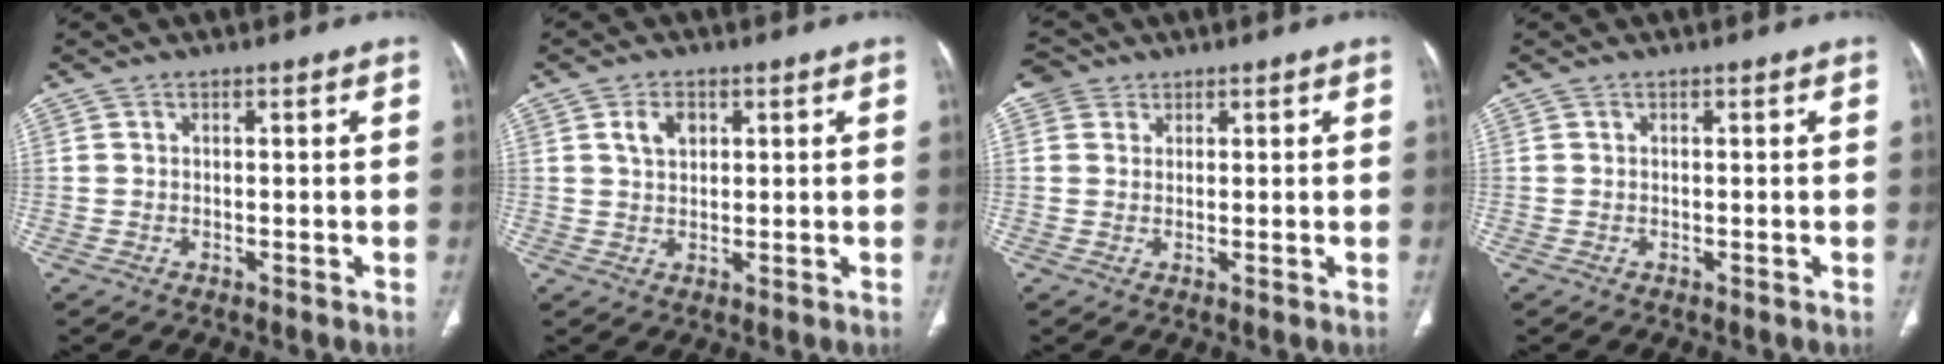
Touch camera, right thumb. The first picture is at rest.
{"total": 3.8, "force": [1.5, 2.5, 2.4], "torque": [-0.034, -0.002, 0.029]}
{"total": 3.1, "force": [1.6, 2.7, 0.2], "torque": [0.013, 0.001, 0.021]}
{"total": 0.0}